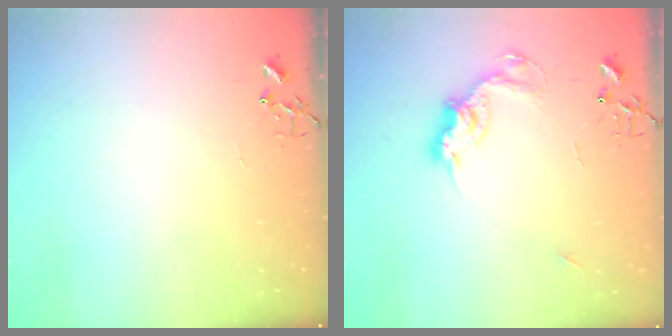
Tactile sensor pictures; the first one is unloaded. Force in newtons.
{"total": 13.5, "press": 13.5, "slide": 0.7}